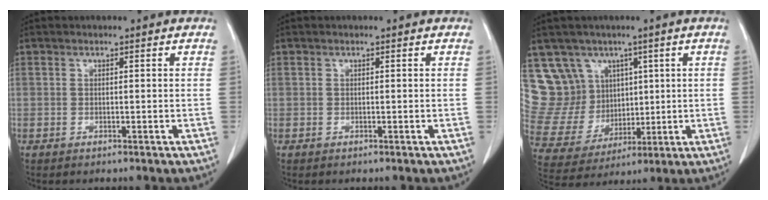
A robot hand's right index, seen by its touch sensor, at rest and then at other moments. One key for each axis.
{"total": 0.0}
{"total": 12.2, "fx": 6.2, "fy": 10.3, "fz": 2.2, "tx": -0.066, "ty": 0.053, "tz": 0.149}